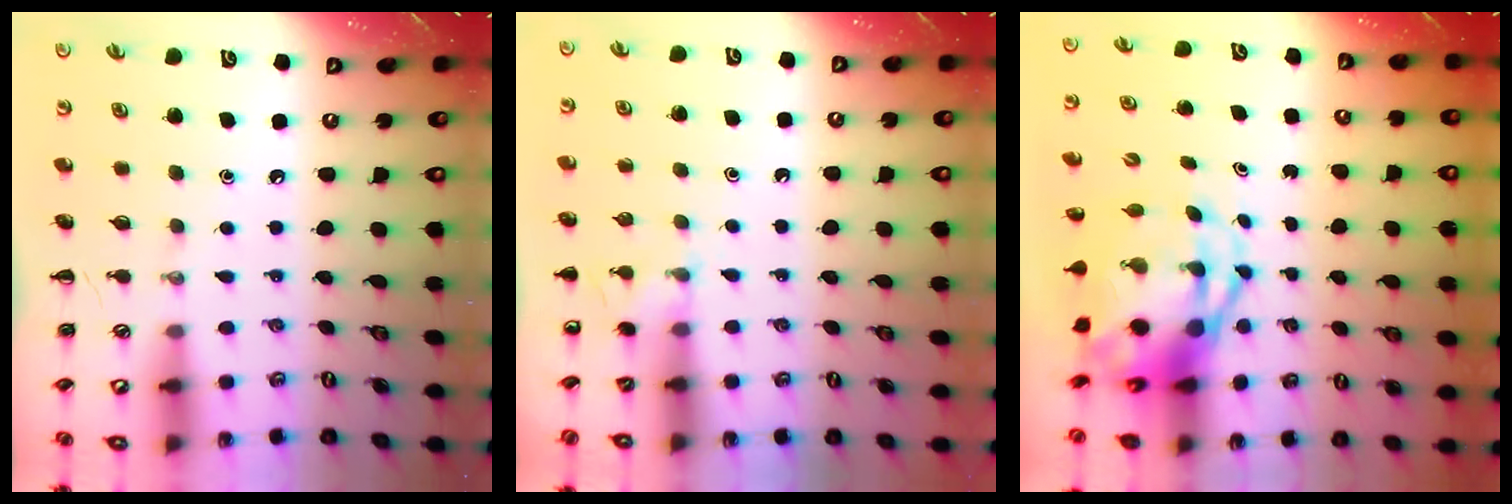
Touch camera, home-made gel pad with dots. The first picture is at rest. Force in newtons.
{"total": 5.2, "press": 5.0, "slide": 1.5}
{"total": 7.2, "press": 6.9, "slide": 2.1}